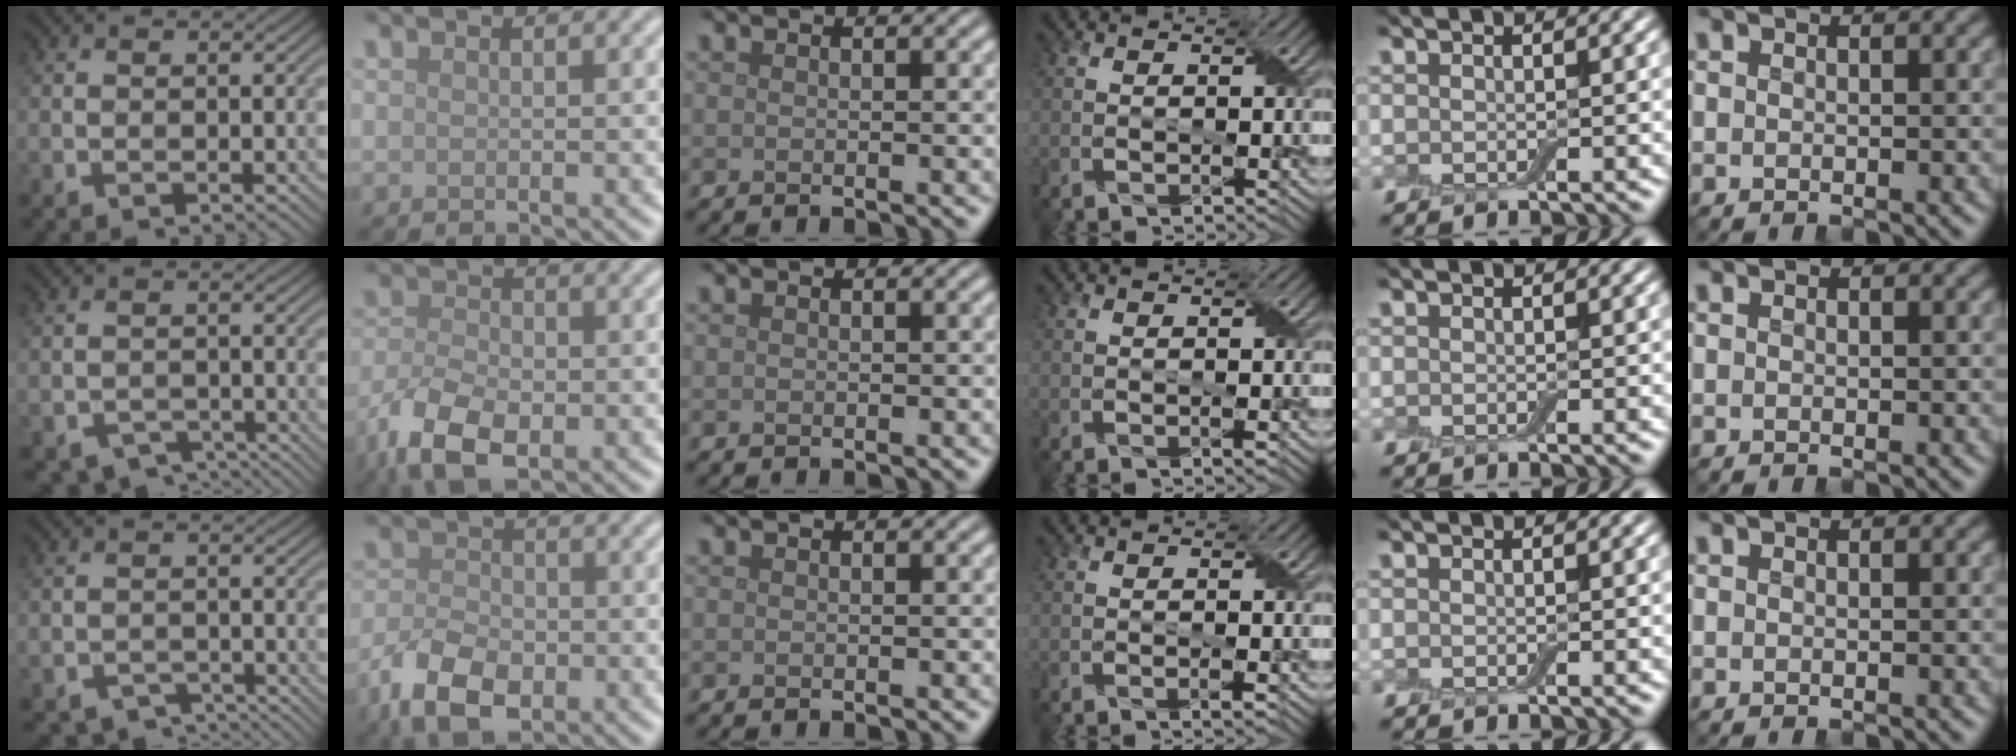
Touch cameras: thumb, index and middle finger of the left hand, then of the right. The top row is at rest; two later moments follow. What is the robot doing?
{"motion": "peel", "object": "small bumper sticker"}